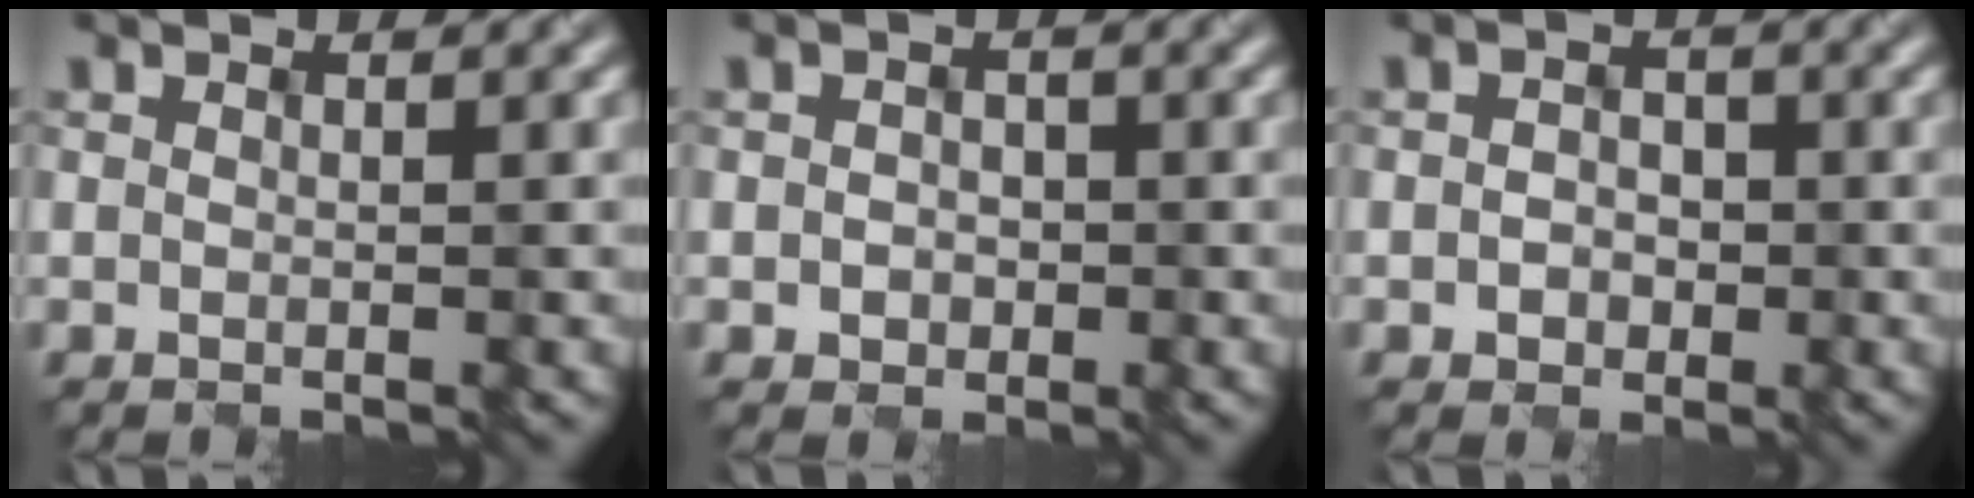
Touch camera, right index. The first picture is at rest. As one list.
[{"total": 1.8, "force": [-0.5, 1.6, 0.8], "torque": [-0.011, 0.000, -0.010]}, {"total": 2.2, "force": [-0.5, 1.9, 1.1], "torque": [-0.018, 0.000, -0.013]}]